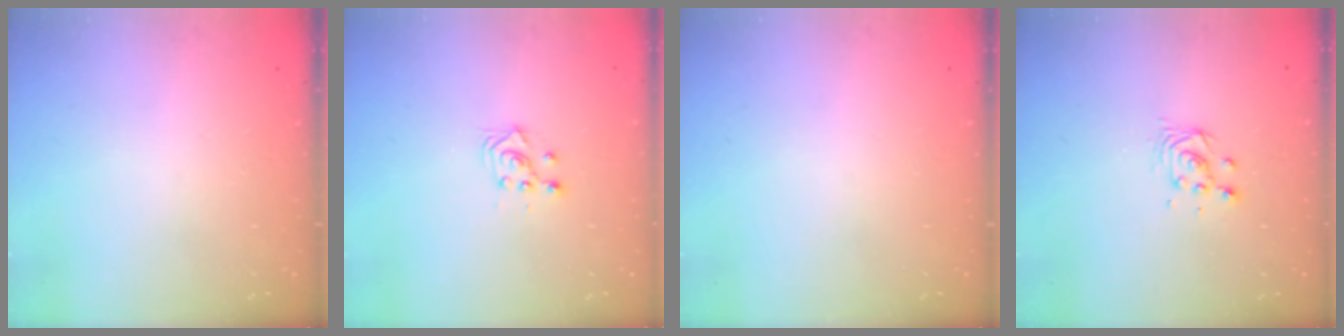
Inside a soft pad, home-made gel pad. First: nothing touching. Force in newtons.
{"total": 3.1, "press": 3.0, "slide": 0.9}
{"total": 0.0}
{"total": 3.9, "press": 3.9, "slide": 0.3}